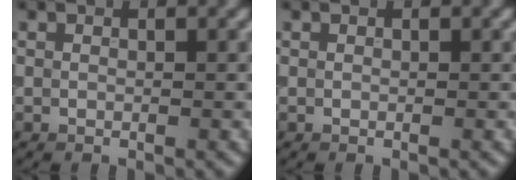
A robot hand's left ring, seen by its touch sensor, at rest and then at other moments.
{"total": 0.0}